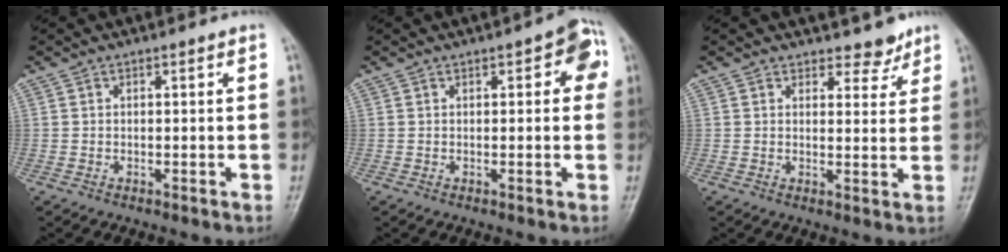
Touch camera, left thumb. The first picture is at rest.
{"total": 5.4, "force": [1.5, 2.4, 4.6], "torque": [-0.031, 0.008, 0.008]}
{"total": 3.9, "force": [3.3, 1.9, 0.7], "torque": [0.014, -0.027, 0.043]}